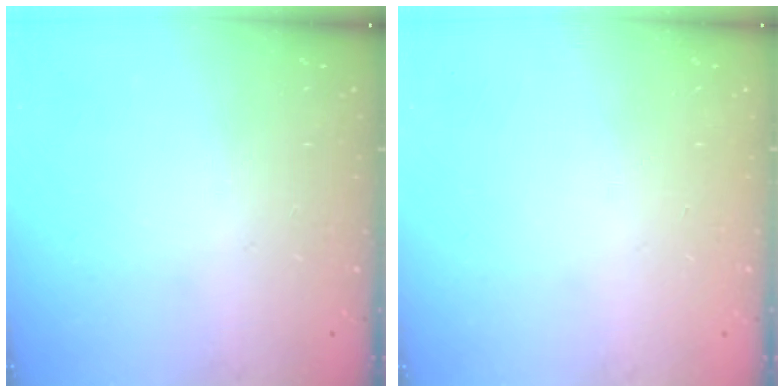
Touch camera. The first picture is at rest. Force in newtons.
{"total": 0.0}